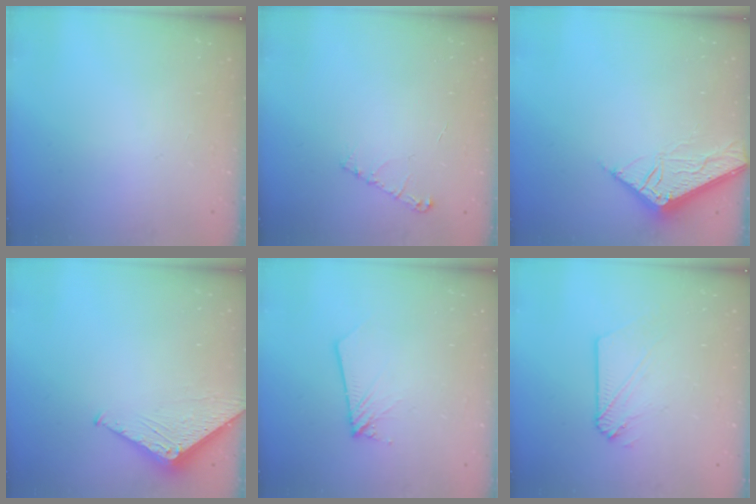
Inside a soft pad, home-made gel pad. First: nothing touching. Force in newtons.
{"total": 5.9, "press": 5.9, "slide": 0.7}
{"total": 7.0, "press": 6.9, "slide": 0.4}
{"total": 3.8, "press": 3.7, "slide": 0.5}
{"total": 2.7, "press": 2.7, "slide": 0.2}
{"total": 4.4, "press": 4.4, "slide": 0.5}